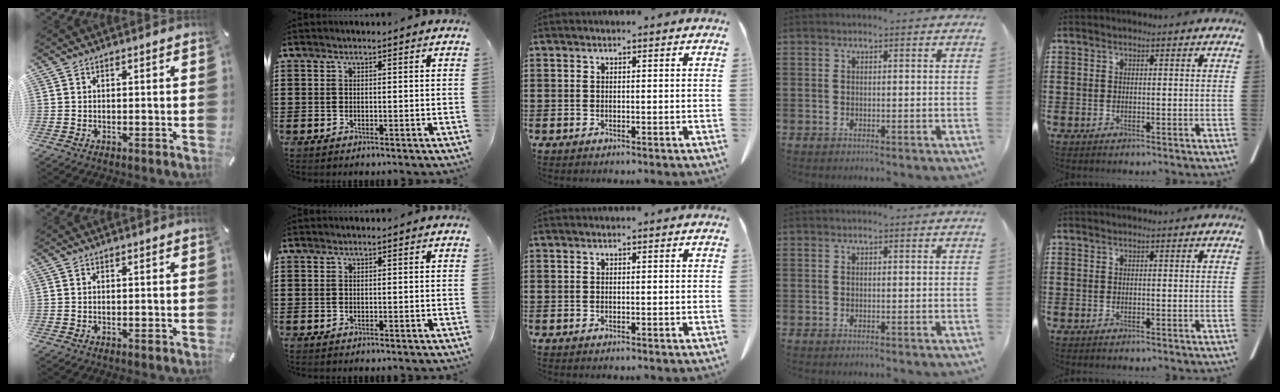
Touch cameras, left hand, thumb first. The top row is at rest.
{}